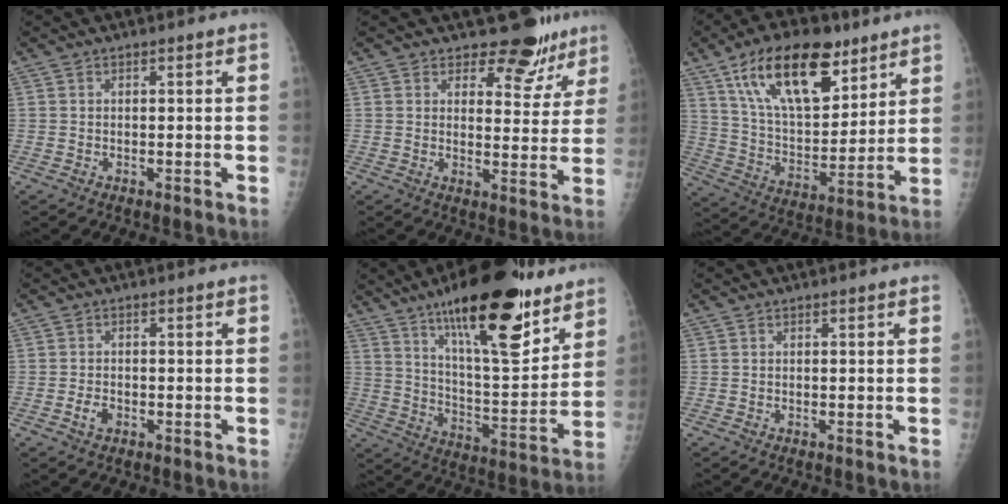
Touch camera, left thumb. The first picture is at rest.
{"total": 9.0, "force": [7.5, 4.6, 1.8], "torque": [0.015, -0.057, 0.084]}
{"total": 21.4, "force": [12.4, 10.1, 14.2], "torque": [-0.203, -0.046, 0.221]}
{"total": 2.3, "force": [-1.0, 1.5, 1.4], "torque": [-0.023, 0.004, -0.018]}
{"total": 24.1, "force": [15.5, 7.5, 17.0], "torque": [-0.228, -0.073, 0.246]}
{"total": 0.0}